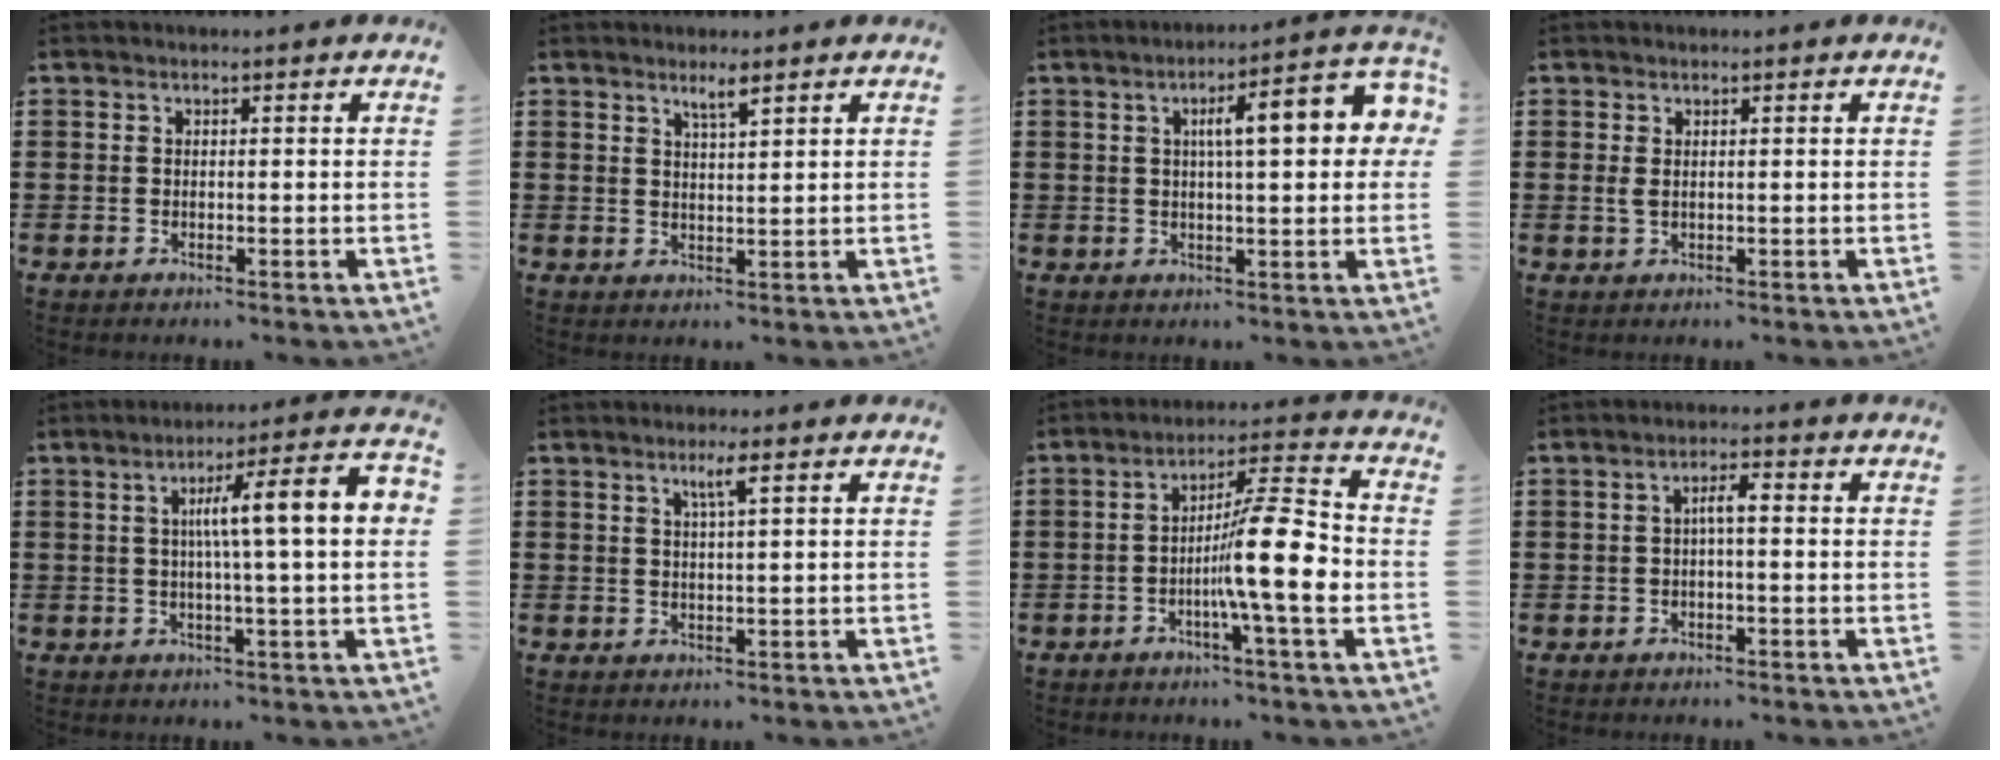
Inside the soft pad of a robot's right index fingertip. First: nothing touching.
{"total": 2.4, "force": [1.8, 0.1, 1.6], "torque": [-0.025, -0.002, 0.029]}
{"total": 9.2, "force": [2.3, 2.1, 8.7], "torque": [-0.135, -0.002, 0.028]}
{"total": 1.1, "force": [0.3, 0.3, 1.0], "torque": [-0.022, 0.002, 0.005]}
{"total": 9.4, "force": [1.1, 0.3, 9.3], "torque": [-0.165, -0.003, 0.008]}
{"total": 2.5, "force": [1.2, -0.1, 2.2], "torque": [-0.046, -0.002, 0.019]}
{"total": 11.6, "force": [-2.4, 1.3, 11.3], "torque": [-0.181, -0.005, -0.045]}
{"total": 2.7, "force": [-0.2, 0.6, 2.6], "torque": [-0.051, 0.006, -0.007]}